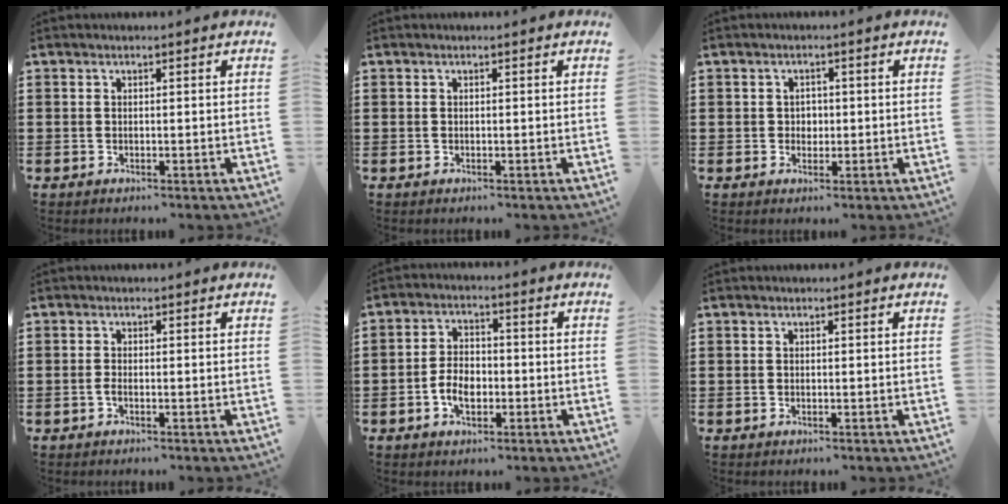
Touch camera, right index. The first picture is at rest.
{"total": 0.0}
{"total": 1.6, "force": [0.1, 1.4, 0.6], "torque": [-0.017, 0.007, 0.000]}
{"total": 1.0, "force": [-0.6, 0.0, 0.8], "torque": [-0.019, -0.009, -0.008]}
{"total": 4.7, "force": [-1.6, 2.7, 3.5], "torque": [-0.079, -0.001, -0.032]}
{"total": 0.0}